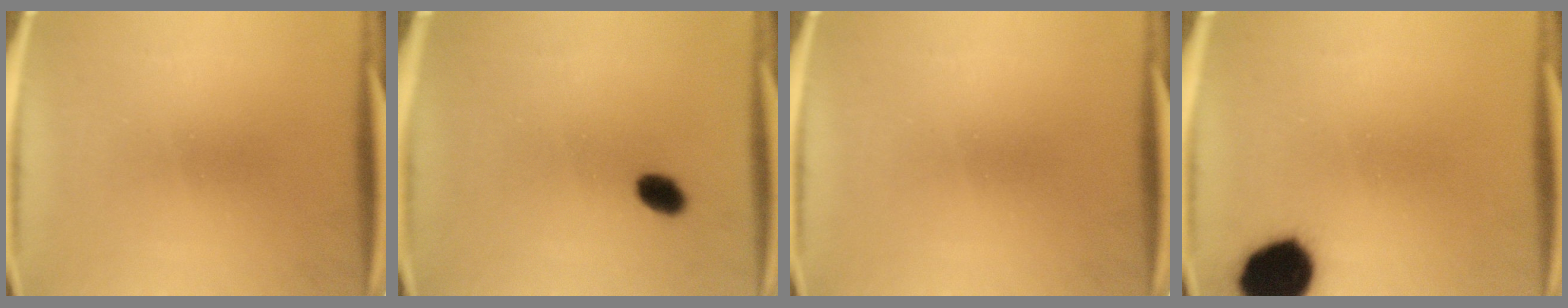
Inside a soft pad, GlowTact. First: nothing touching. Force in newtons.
{"total": 3.5}
{"total": 0.0}
{"total": 14.9}